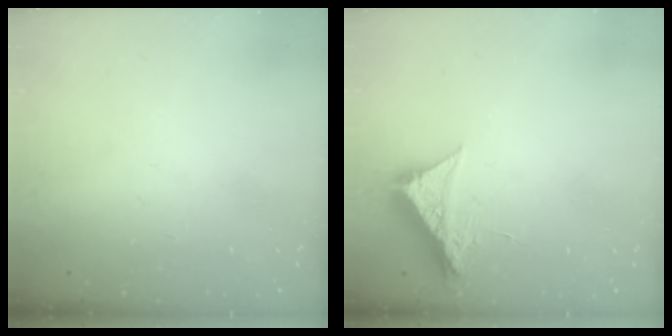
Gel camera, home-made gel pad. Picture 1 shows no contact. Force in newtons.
{"total": 8.6, "press": 8.6, "slide": 0.4}